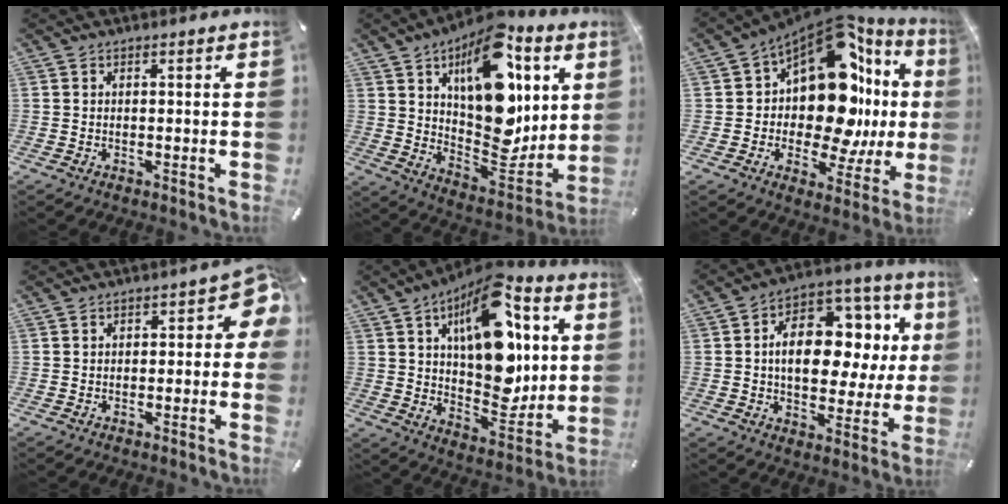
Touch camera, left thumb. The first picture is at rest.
{"total": 21.6, "force": [9.0, 12.7, 15.0], "torque": [-0.202, -0.066, 0.156]}
{"total": 19.2, "force": [4.1, 10.7, 15.4], "torque": [-0.254, -0.075, 0.058]}
{"total": 8.4, "force": [2.0, 4.3, 7.0], "torque": [-0.081, -0.010, 0.032]}
{"total": 20.2, "force": [7.1, 11.7, 14.8], "torque": [-0.219, -0.050, 0.119]}
{"total": 16.2, "force": [2.3, 10.6, 12.0], "torque": [-0.176, -0.017, 0.041]}